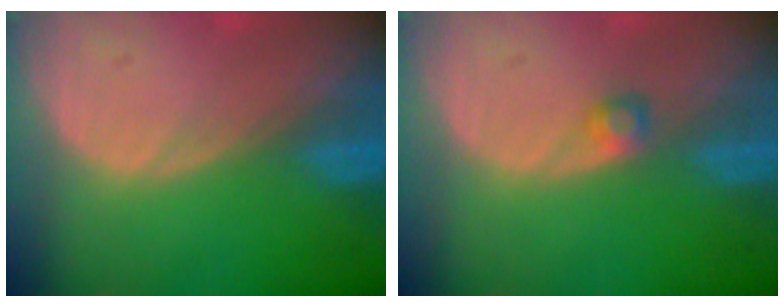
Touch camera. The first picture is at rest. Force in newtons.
{"total": 1.6, "press": 1.6, "slide": 0.3}